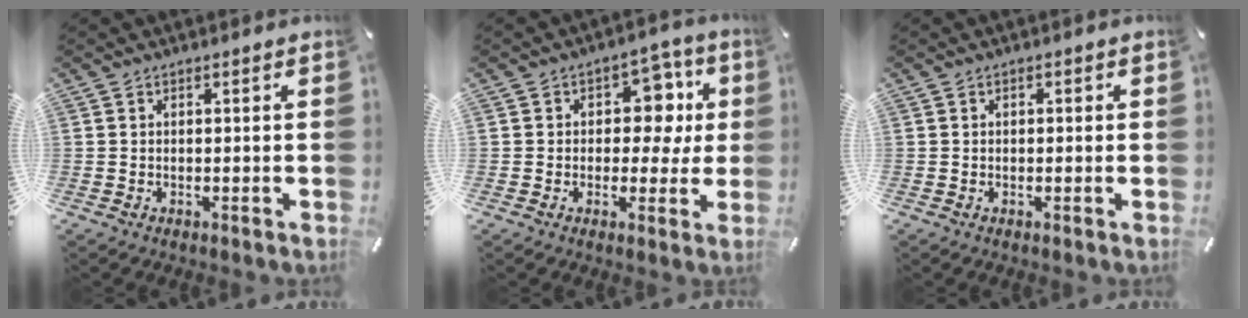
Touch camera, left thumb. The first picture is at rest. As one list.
[{"total": 10.2, "force": [2.1, 7.9, 6.2], "torque": [-0.069, -0.013, 0.034]}, {"total": 0.6, "force": [-0.1, 0.5, 0.3], "torque": [-0.006, 0.002, -0.003]}]